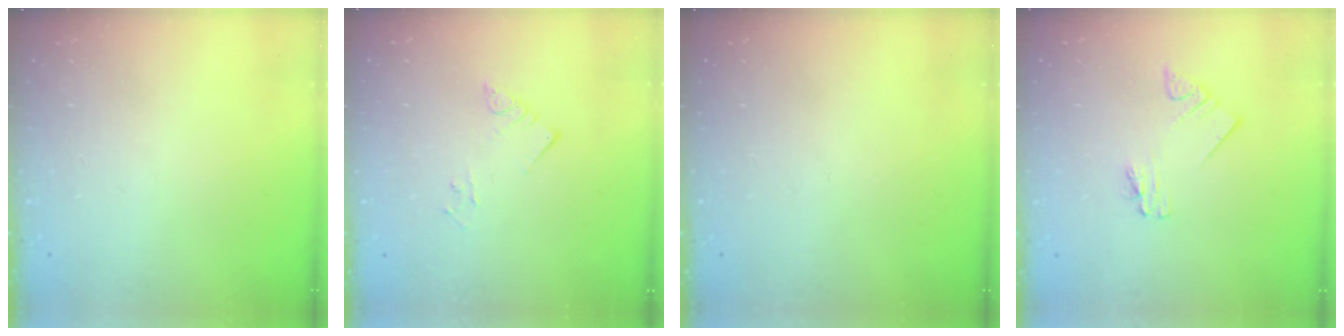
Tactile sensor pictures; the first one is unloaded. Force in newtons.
{"total": 3.9, "press": 3.9, "slide": 0.2}
{"total": 0.0}
{"total": 2.0, "press": 2.0, "slide": 0.3}